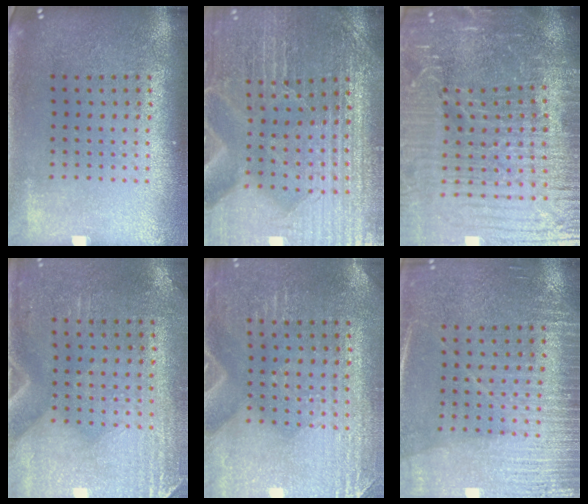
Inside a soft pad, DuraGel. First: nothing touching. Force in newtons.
{"total": 3.6, "press": 3.6, "slide": 0.5}
{"total": 7.0, "press": 6.1, "slide": 3.4}
{"total": 3.0, "press": 2.5, "slide": 1.5}
{"total": 2.9, "press": 2.8, "slide": 0.8}
{"total": 3.0, "press": 2.9, "slide": 0.7}